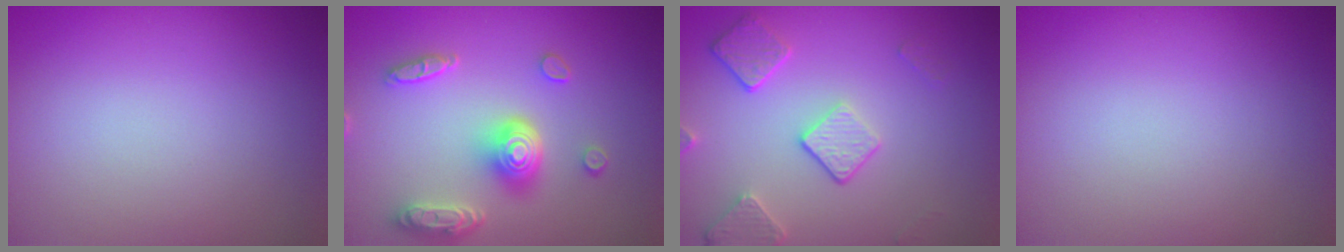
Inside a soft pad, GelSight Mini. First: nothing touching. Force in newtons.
{"total": 4.9, "press": 4.0, "slide": 3.0}
{"total": 3.9, "press": 3.1, "slide": 2.3}
{"total": 0.0}